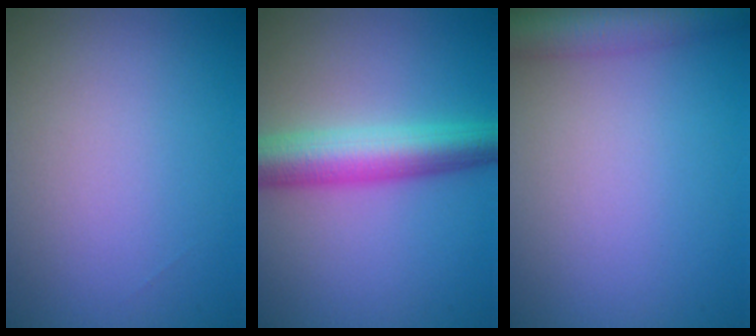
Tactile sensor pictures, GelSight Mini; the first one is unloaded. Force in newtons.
{"total": 6.5, "press": 6.5, "slide": 0.2}
{"total": 4.5, "press": 4.5, "slide": 0.2}